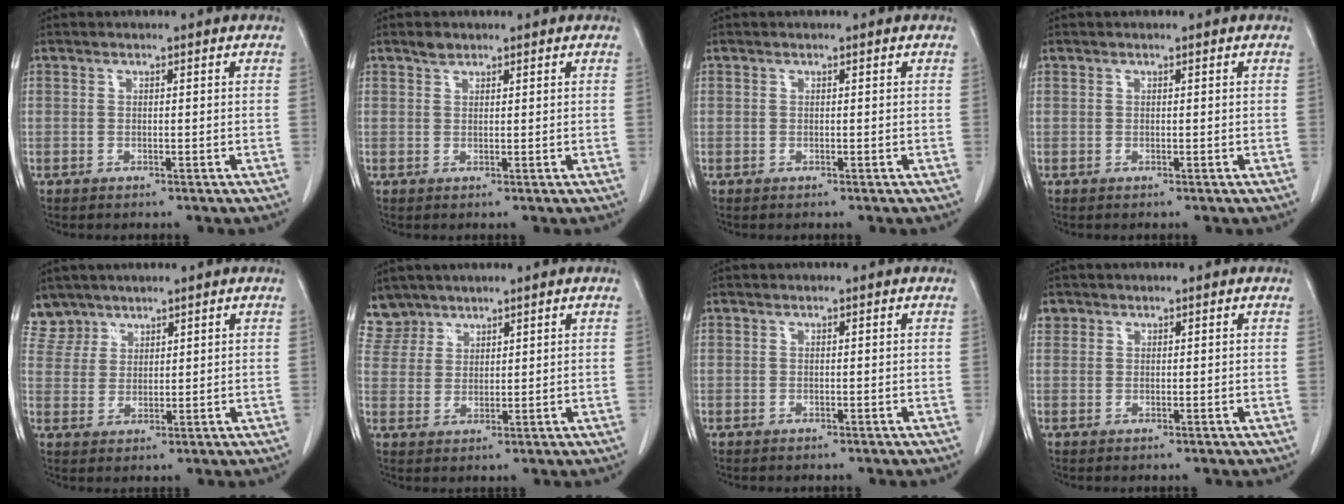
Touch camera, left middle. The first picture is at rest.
{"total": 1.3, "force": [1.1, 0.6, 0.4], "torque": [-0.011, 0.000, 0.019]}
{"total": 0.0}
{"total": 0.0}
{"total": 5.0, "force": [4.2, 2.6, -0.6], "torque": [0.020, 0.002, 0.087]}
{"total": 5.3, "force": [4.6, 2.5, -0.6], "torque": [0.020, 0.004, 0.095]}
{"total": 0.0}
{"total": 1.6, "force": [0.9, 1.3, 0.1], "torque": [0.009, 0.009, 0.013]}